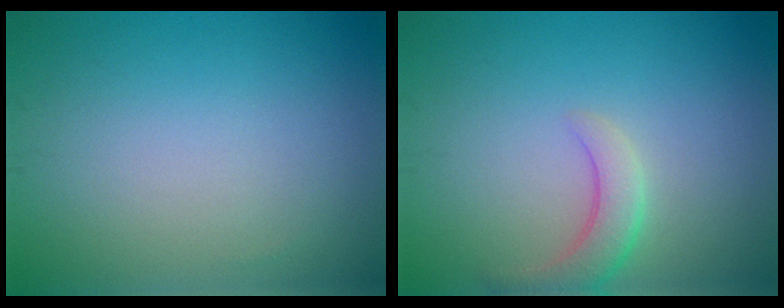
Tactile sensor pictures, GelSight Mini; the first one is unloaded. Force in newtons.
{"total": 2.9, "press": 2.8, "slide": 0.3}